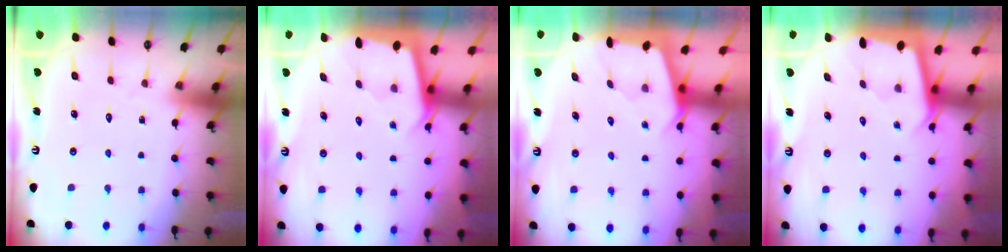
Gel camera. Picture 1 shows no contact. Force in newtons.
{"total": 2.0, "press": 2.0, "slide": 0.3}
{"total": 2.4, "press": 2.4, "slide": 0.3}
{"total": 2.0, "press": 2.0, "slide": 0.3}